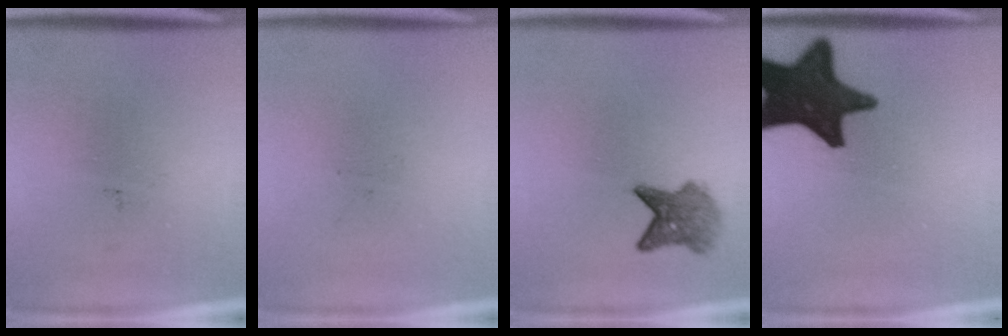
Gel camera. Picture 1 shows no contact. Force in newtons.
{"total": 0.0}
{"total": 4.5}
{"total": 18.5}